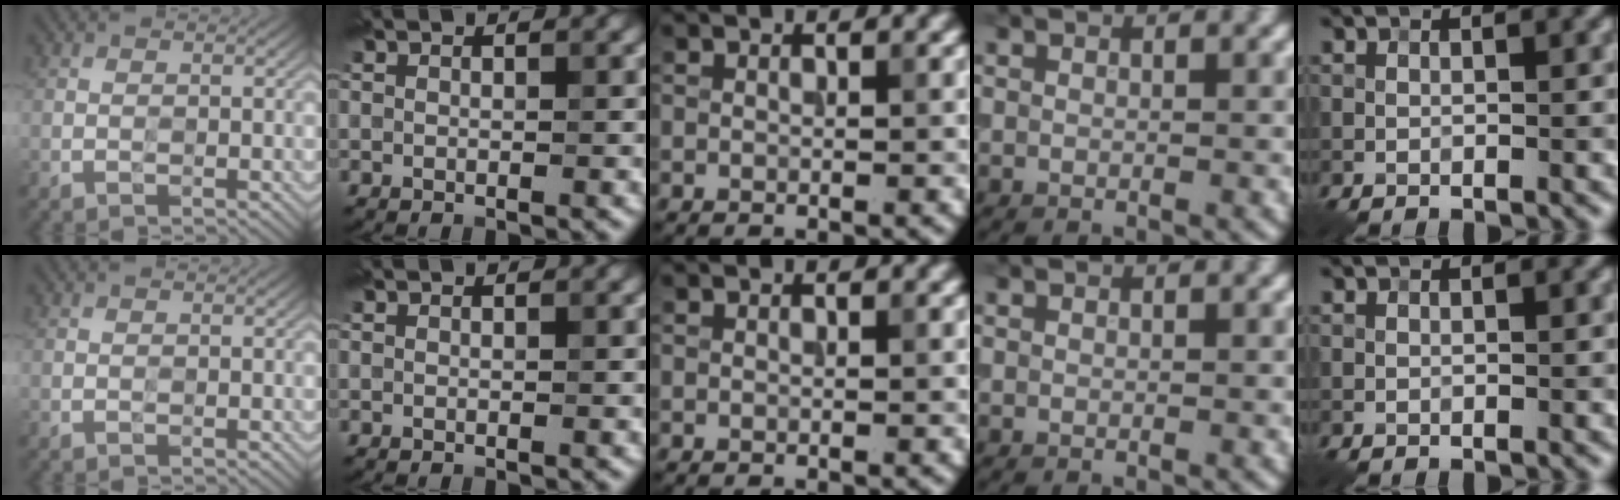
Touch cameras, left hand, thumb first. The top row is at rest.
{}